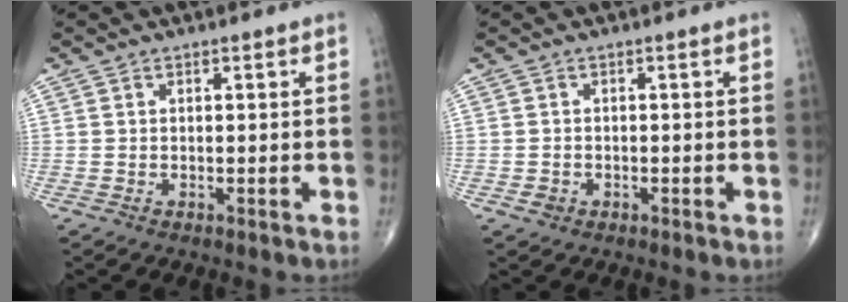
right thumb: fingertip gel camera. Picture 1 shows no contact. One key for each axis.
{"total": 1.4, "fx": -0.6, "fy": 1.1, "fz": 0.5, "tx": -0.005, "ty": 0.006, "tz": -0.009}